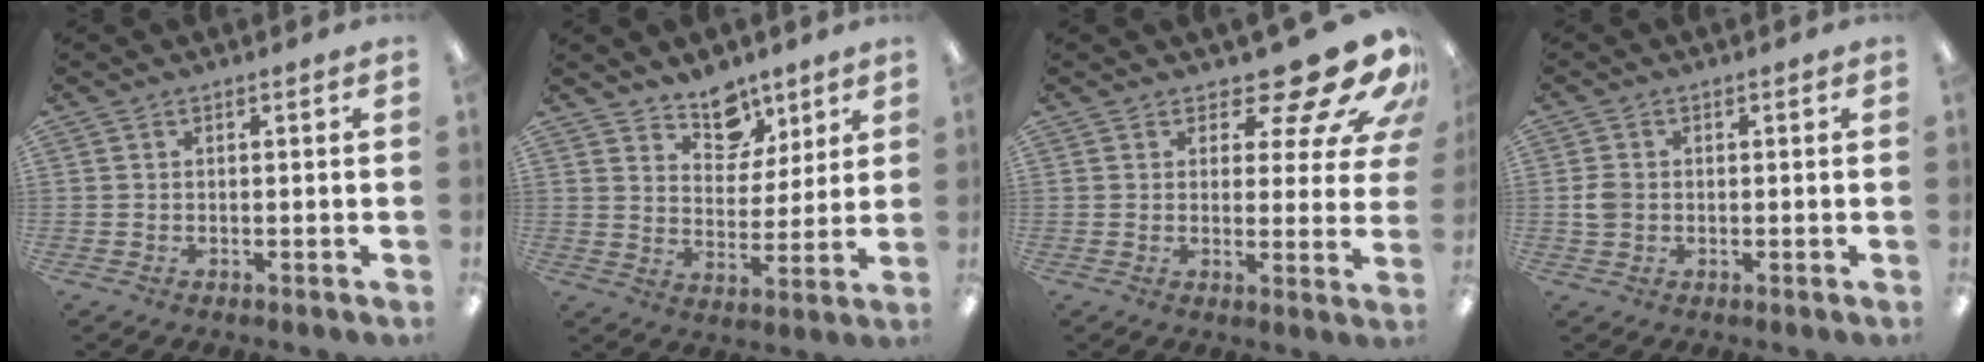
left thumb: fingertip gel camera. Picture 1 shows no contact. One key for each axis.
{"total": 9.9, "fx": 7.6, "fy": 5.9, "fz": 2.2, "tx": -0.023, "ty": -0.057, "tz": 0.140}
{"total": 13.6, "fx": 9.7, "fy": 5.1, "fz": 8.2, "tx": -0.107, "ty": -0.071, "tz": 0.161}
{"total": 3.2, "fx": -0.1, "fy": 2.7, "fz": 1.7, "tx": -0.022, "ty": 0.004, "tz": -0.002}